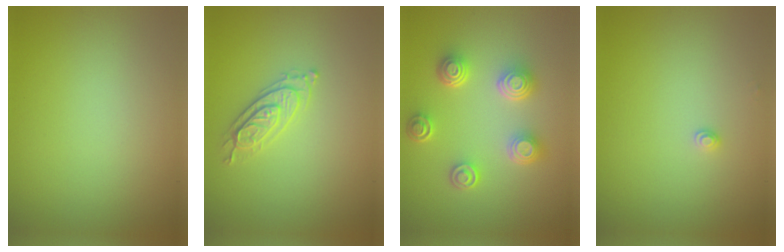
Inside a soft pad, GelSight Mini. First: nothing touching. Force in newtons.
{"total": 2.2, "press": 2.2, "slide": 0.4}
{"total": 4.6, "press": 3.6, "slide": 2.9}
{"total": 0.8, "press": 0.8, "slide": 0.0}